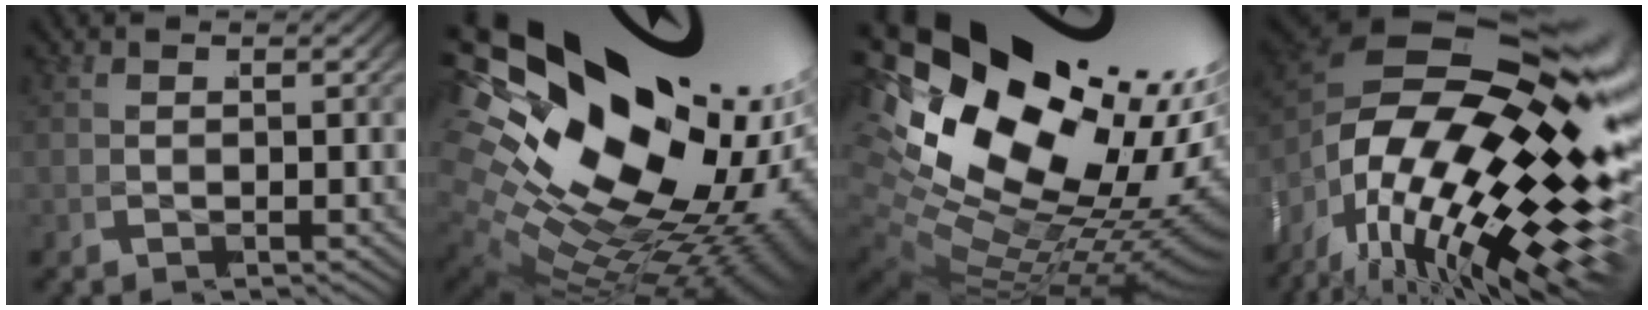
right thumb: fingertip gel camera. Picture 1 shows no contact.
{"total": 22.9, "force": [0.5, 15.2, 17.2], "torque": [-0.301, -0.040, 0.017]}
{"total": 26.5, "force": [0.5, 18.1, 19.3], "torque": [-0.345, -0.054, 0.021]}
{"total": 26.3, "force": [-3.1, 16.7, 20.0], "torque": [-0.364, -0.068, -0.023]}